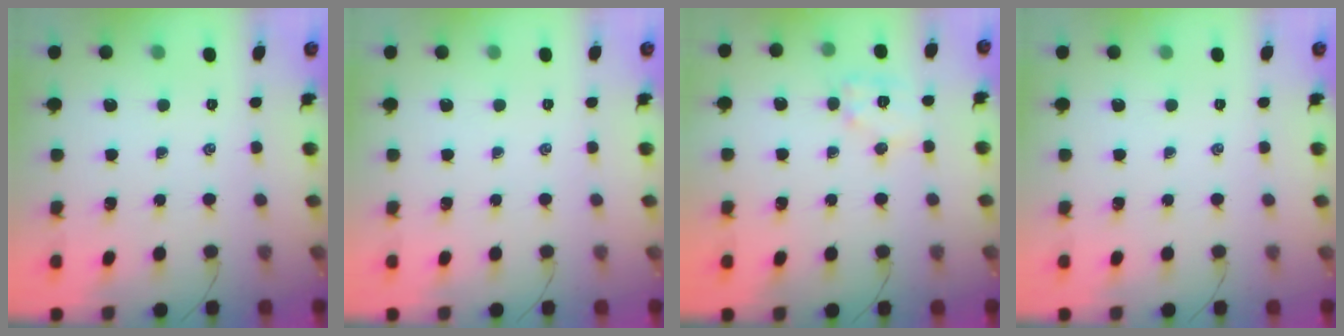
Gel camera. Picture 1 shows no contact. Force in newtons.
{"total": 0.0}
{"total": 8.6, "press": 8.6, "slide": 0.1}
{"total": 0.0}